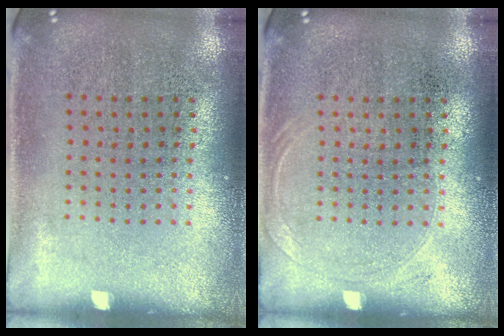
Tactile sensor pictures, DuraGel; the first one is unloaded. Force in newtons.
{"total": 0.9, "press": 0.8, "slide": 0.3}